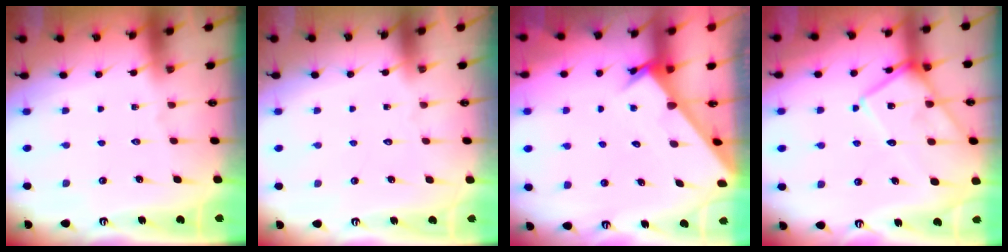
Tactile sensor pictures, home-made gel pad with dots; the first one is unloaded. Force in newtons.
{"total": 1.6, "press": 1.6, "slide": 0.1}
{"total": 2.7, "press": 2.7, "slide": 0.1}
{"total": 15.2, "press": 15.1, "slide": 1.5}